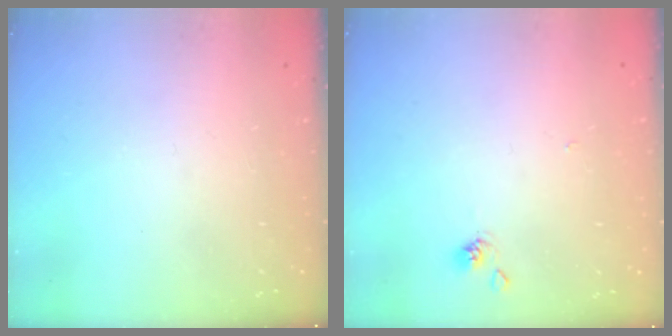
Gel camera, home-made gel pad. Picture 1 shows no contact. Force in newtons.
{"total": 1.9, "press": 1.9, "slide": 0.2}